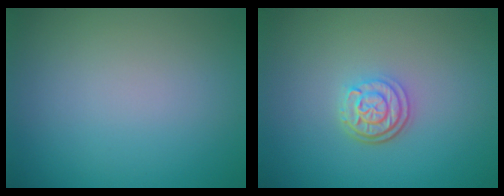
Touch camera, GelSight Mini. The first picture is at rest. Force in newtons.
{"total": 3.1, "press": 2.4, "slide": 1.8}